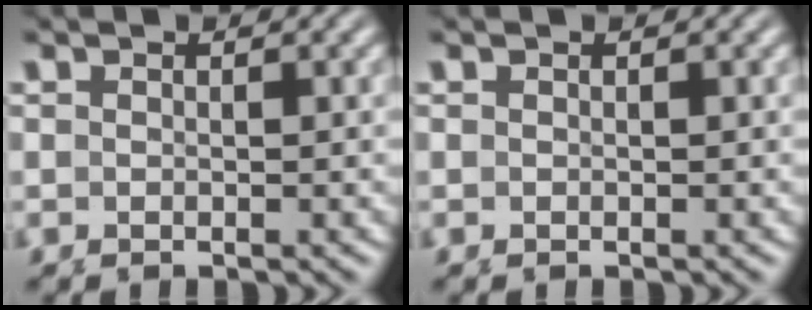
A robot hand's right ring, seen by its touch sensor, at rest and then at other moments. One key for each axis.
{"total": 0.0}